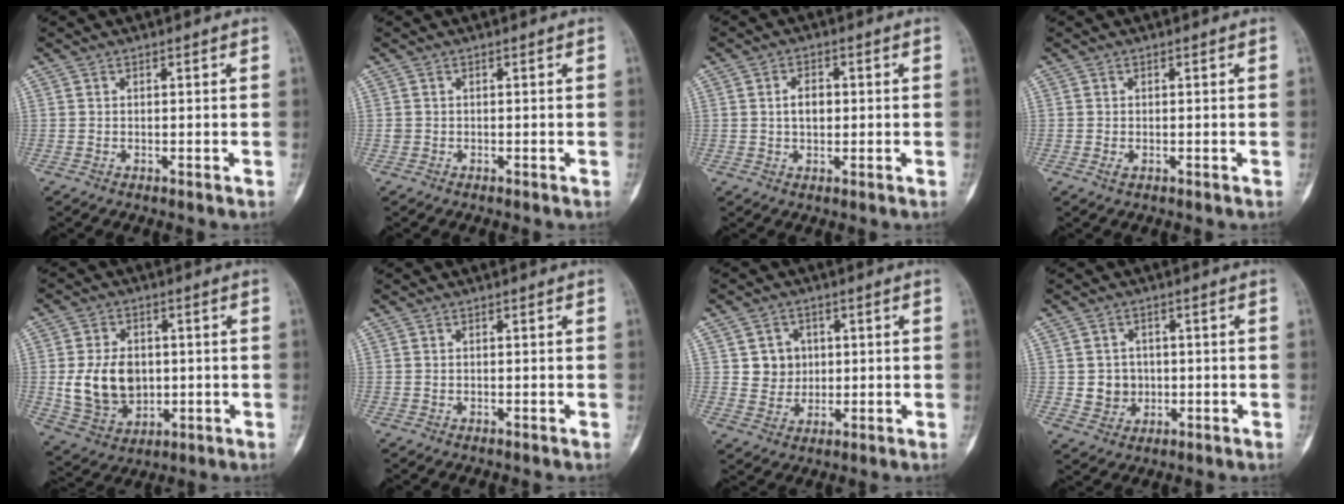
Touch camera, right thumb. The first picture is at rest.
{"total": 0.6, "force": [0.0, 0.5, 0.1], "torque": [0.001, 0.003, -0.001]}
{"total": 3.9, "force": [0.4, 2.6, 2.9], "torque": [-0.041, 0.006, 0.005]}
{"total": 1.0, "force": [-0.2, 0.6, 0.8], "torque": [-0.017, -0.001, -0.004]}
{"total": 12.1, "force": [0.0, 8.9, 8.2], "torque": [-0.124, -0.005, 0.014]}
{"total": 0.0}
{"total": 6.0, "force": [1.3, 5.5, 1.9], "torque": [0.002, -0.001, 0.023]}
{"total": 5.0, "force": [-0.1, 4.6, 1.9], "torque": [-0.006, 0.005, 0.004]}